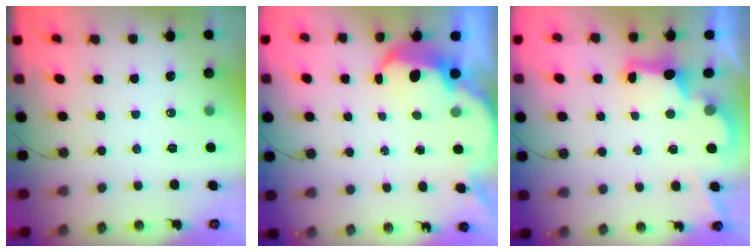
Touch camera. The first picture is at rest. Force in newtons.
{"total": 5.2, "press": 5.1, "slide": 0.8}
{"total": 2.9, "press": 2.8, "slide": 0.9}